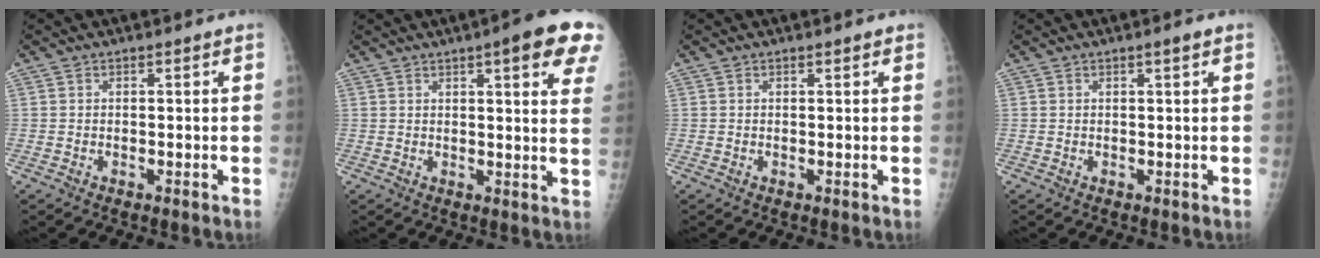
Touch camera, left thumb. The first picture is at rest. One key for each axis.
{"total": 13.2, "fx": 7.1, "fy": 2.5, "fz": 10.8, "tx": -0.112, "ty": -0.020, "tz": 0.077}
{"total": 0.7, "fx": 0.5, "fy": 0.2, "fz": 0.4, "tx": -0.006, "ty": -0.001, "tz": 0.005}
{"total": 1.0, "fx": 0.5, "fy": 0.0, "fz": 0.8, "tx": -0.010, "ty": 0.000, "tz": 0.008}